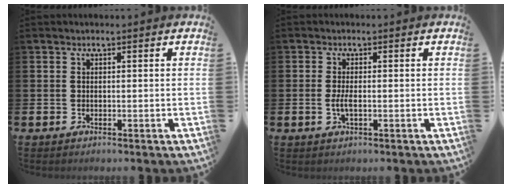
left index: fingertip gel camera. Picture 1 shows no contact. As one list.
[{"total": 1.9, "force": [-0.3, 0.6, 1.8], "torque": [-0.038, 0.003, -0.004]}]